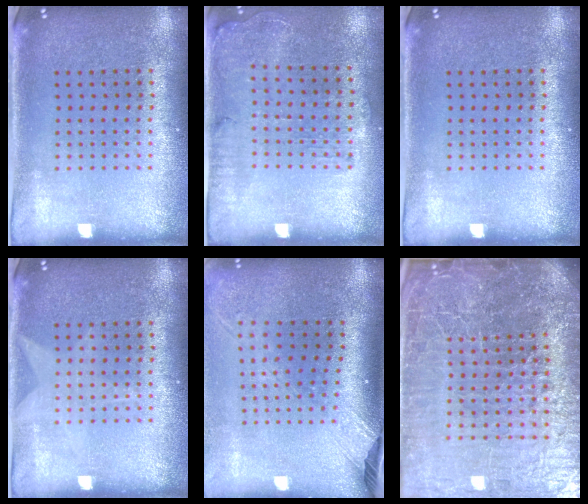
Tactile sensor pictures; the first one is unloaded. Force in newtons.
{"total": 1.2, "press": 1.2, "slide": 0.3}
{"total": 0.0}
{"total": 1.0, "press": 1.0, "slide": 0.1}
{"total": 2.5, "press": 1.9, "slide": 1.7}
{"total": 7.8, "press": 6.7, "slide": 3.9}